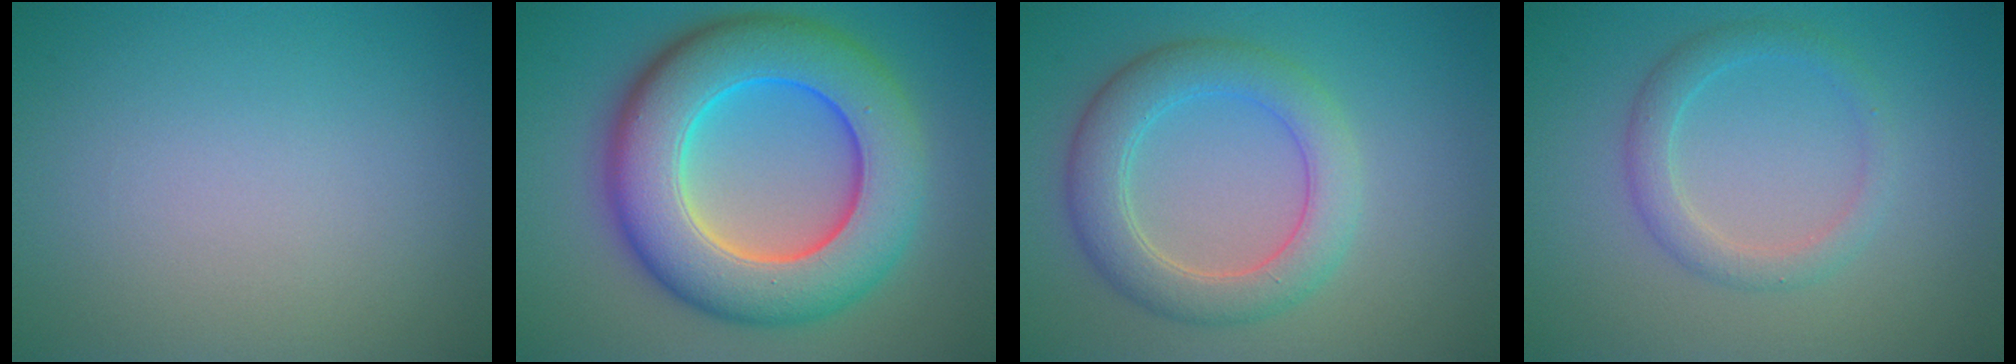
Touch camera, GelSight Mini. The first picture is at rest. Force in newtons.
{"total": 12.3, "press": 12.3, "slide": 0.2}
{"total": 5.2, "press": 5.2, "slide": 0.2}
{"total": 2.4, "press": 2.4, "slide": 0.1}